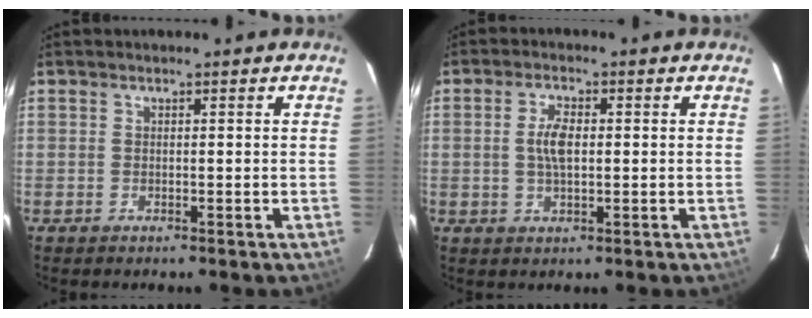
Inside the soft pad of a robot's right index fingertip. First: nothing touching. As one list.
[{"total": 4.4, "force": [0.2, 2.0, 3.9], "torque": [-0.076, 0.003, 0.006]}]